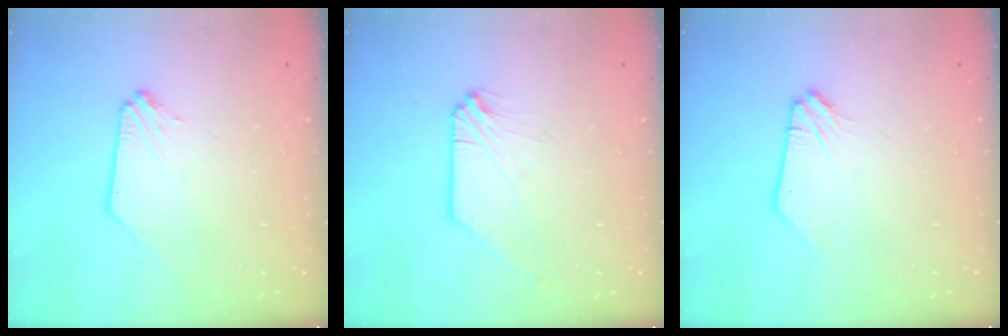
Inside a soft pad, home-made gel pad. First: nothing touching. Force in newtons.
{"total": 0.0}
{"total": 0.0}